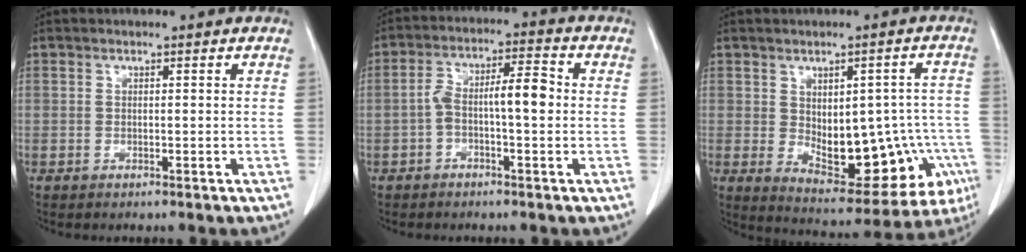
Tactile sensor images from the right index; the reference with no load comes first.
{"total": 7.1, "force": [-0.9, 1.7, 6.9], "torque": [-0.126, 0.031, -0.016]}
{"total": 16.1, "force": [-3.3, 7.9, 13.7], "torque": [-0.171, 0.019, -0.015]}